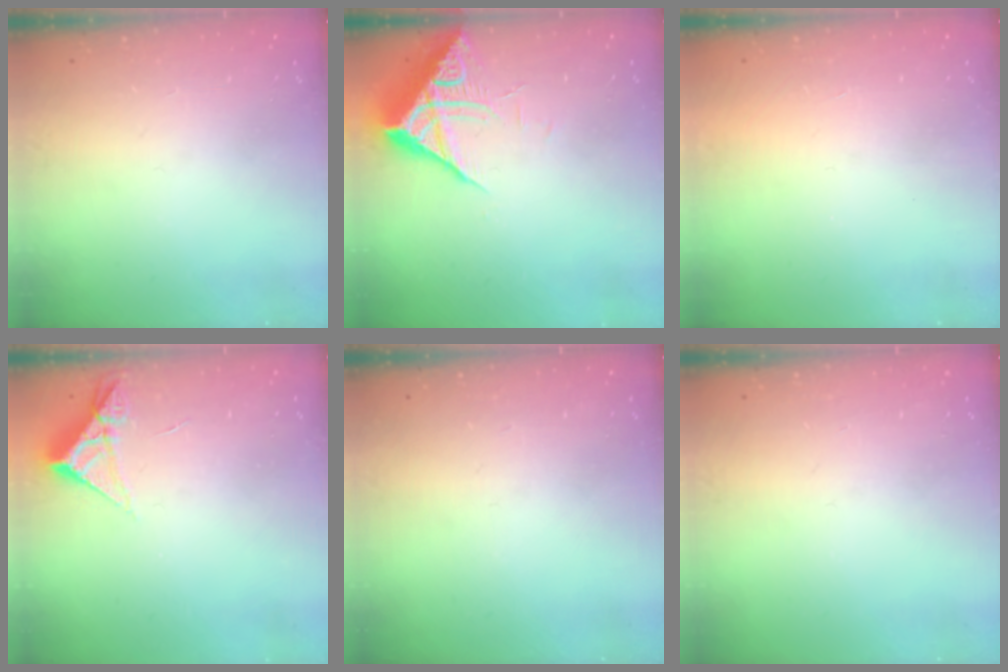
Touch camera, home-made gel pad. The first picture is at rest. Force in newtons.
{"total": 8.5, "press": 8.4, "slide": 0.8}
{"total": 1.6, "press": 1.6, "slide": 0.1}
{"total": 5.2, "press": 5.2, "slide": 0.3}
{"total": 0.0}
{"total": 0.0}